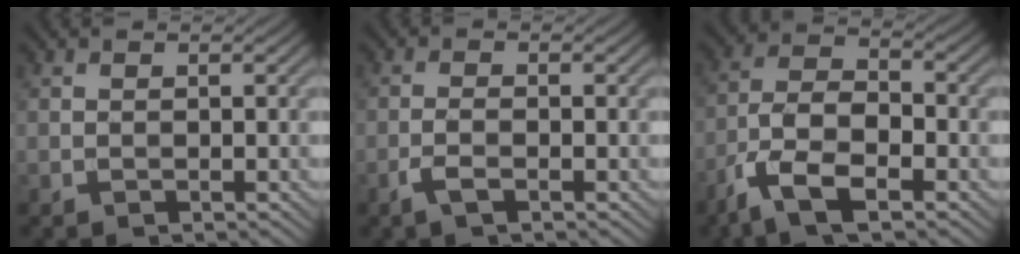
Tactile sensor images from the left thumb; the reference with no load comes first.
{"total": 2.1, "force": [-1.2, 0.5, 1.7], "torque": [-0.039, 0.004, -0.027]}
{"total": 9.1, "force": [-5.4, 3.6, 6.4], "torque": [-0.131, -0.004, -0.115]}